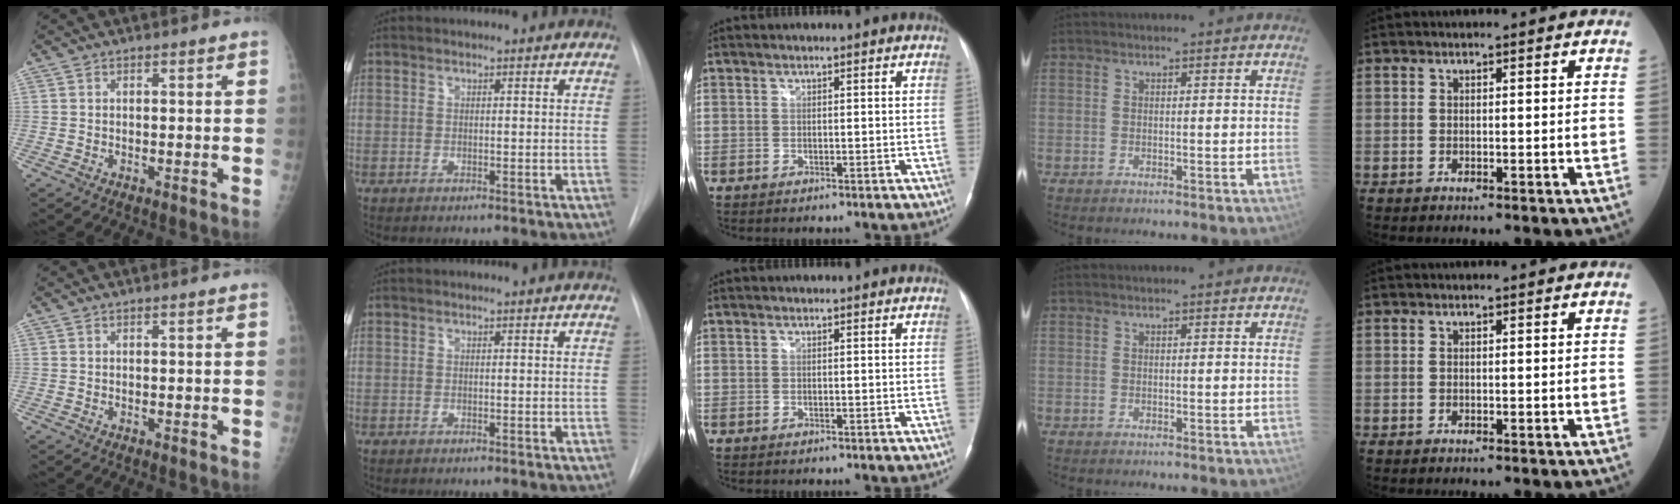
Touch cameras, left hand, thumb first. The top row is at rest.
{}